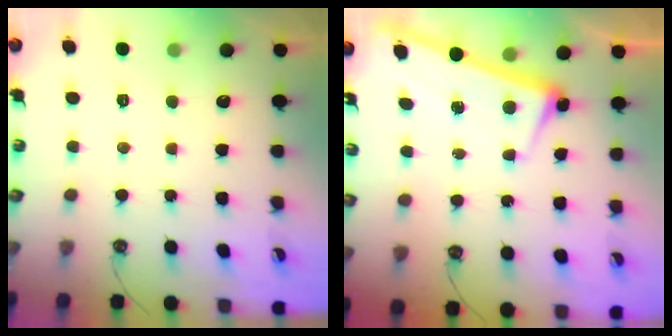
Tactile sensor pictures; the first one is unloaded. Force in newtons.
{"total": 2.5, "press": 2.4, "slide": 0.5}